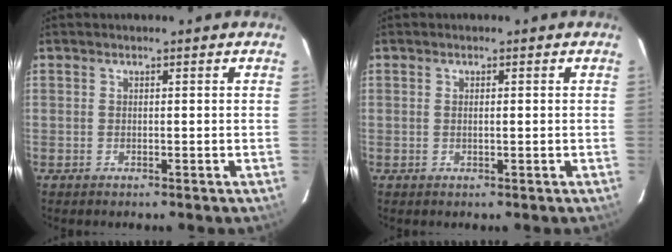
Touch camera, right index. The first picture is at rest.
{"total": 0.8, "force": [0.1, 0.1, 0.8], "torque": [-0.014, 0.002, 0.001]}